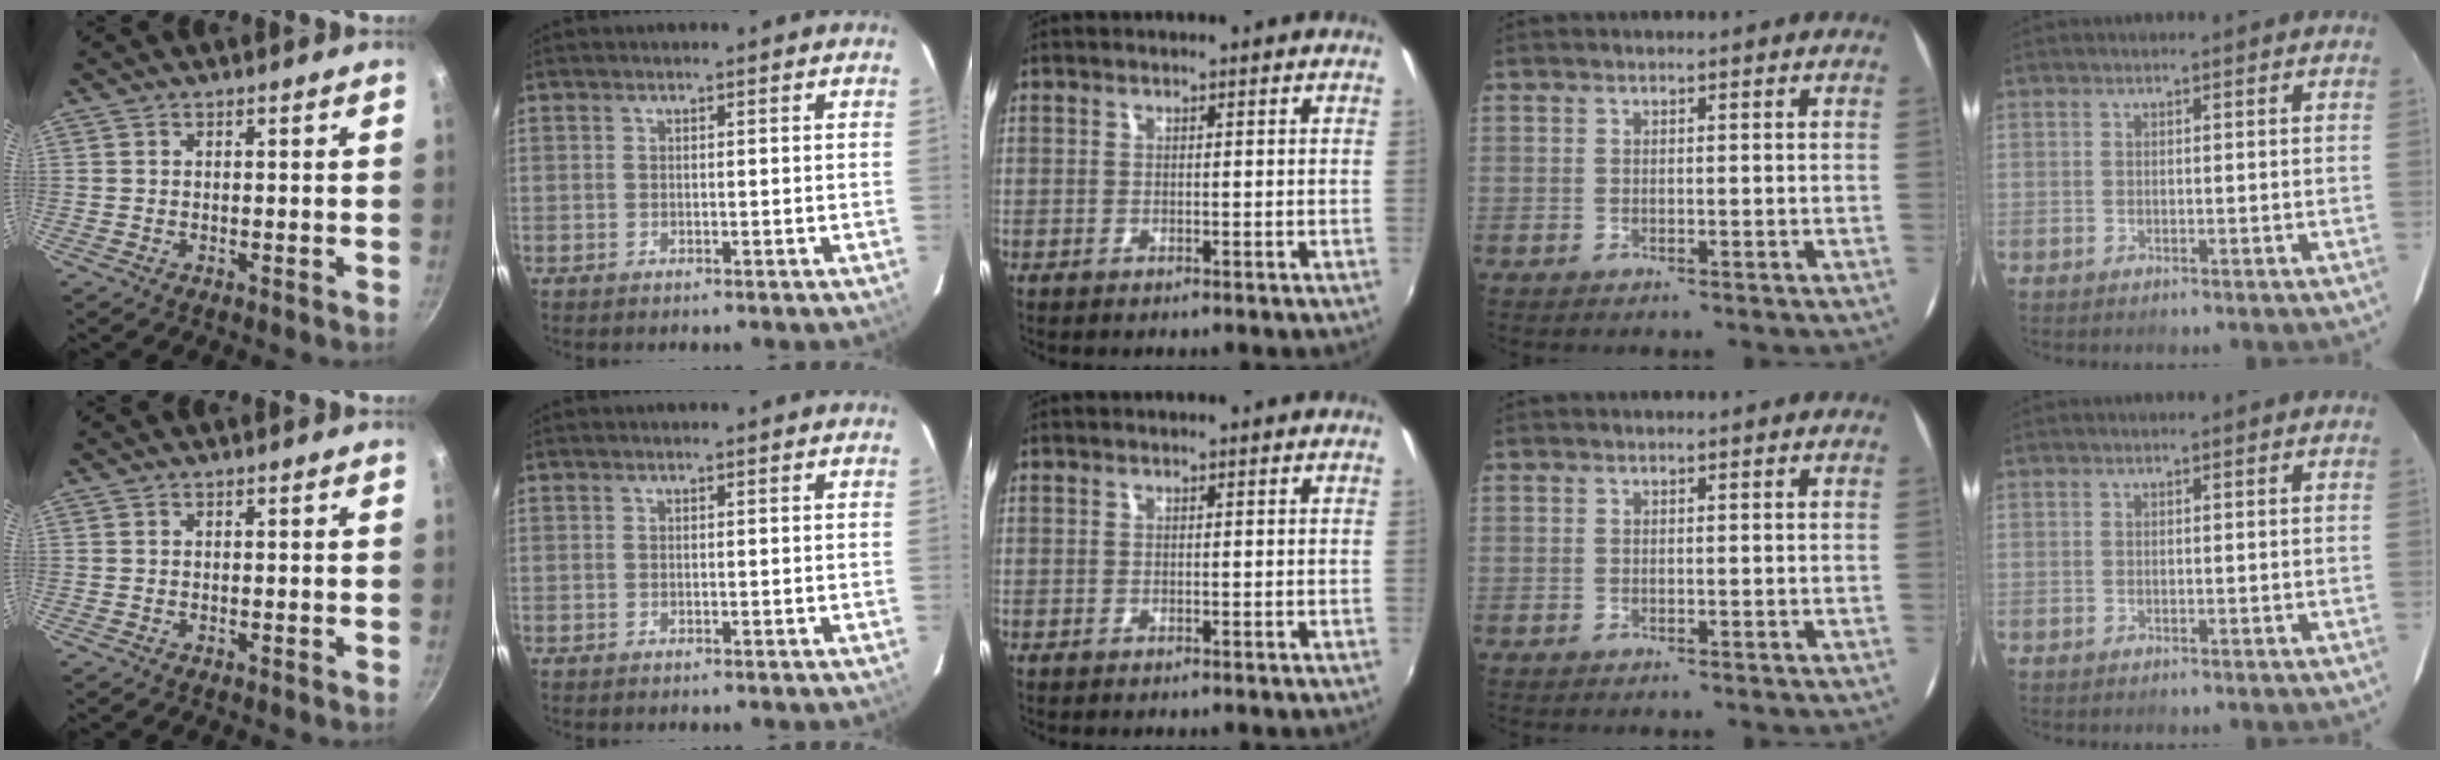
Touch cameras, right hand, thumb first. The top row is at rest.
{}